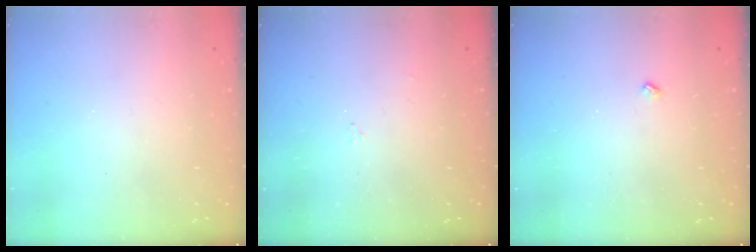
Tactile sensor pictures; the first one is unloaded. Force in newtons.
{"total": 2.9, "press": 2.8, "slide": 0.4}
{"total": 2.5, "press": 2.4, "slide": 0.5}